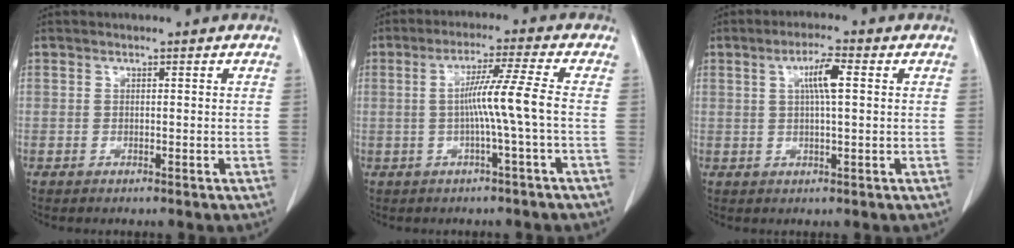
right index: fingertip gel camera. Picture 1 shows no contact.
{"total": 6.6, "force": [-0.8, -1.8, 6.4], "torque": [-0.113, 0.009, -0.010]}
{"total": 4.7, "force": [1.2, 0.4, 4.6], "torque": [-0.083, 0.006, 0.020]}